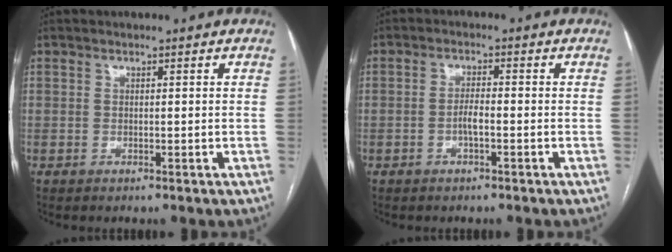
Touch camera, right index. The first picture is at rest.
{"total": 1.5, "force": [-0.6, 0.4, 1.3], "torque": [-0.022, 0.003, -0.012]}